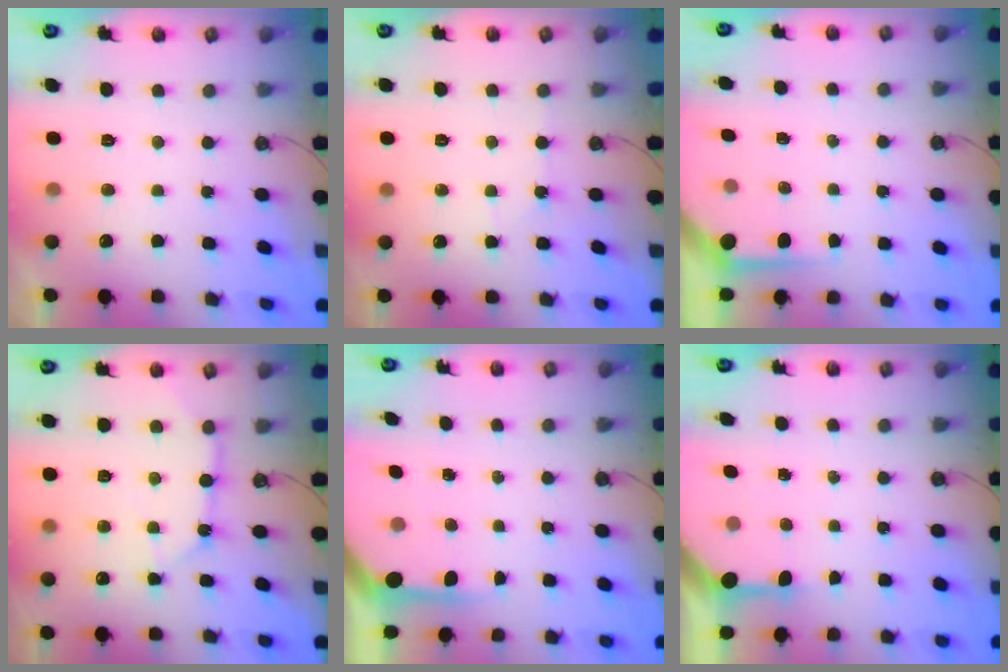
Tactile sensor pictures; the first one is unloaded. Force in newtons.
{"total": 3.6, "press": 3.5, "slide": 0.6}
{"total": 3.8, "press": 3.7, "slide": 0.4}
{"total": 10.1, "press": 10.0, "slide": 0.7}
{"total": 4.1, "press": 4.1, "slide": 0.5}
{"total": 3.2, "press": 3.2, "slide": 0.2}